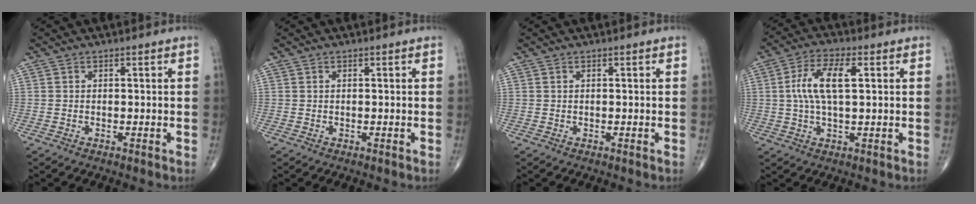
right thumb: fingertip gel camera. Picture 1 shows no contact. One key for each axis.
{"total": 0.0}
{"total": 0.0}
{"total": 9.2, "fx": 1.6, "fy": 3.6, "fz": 8.3, "tx": -0.171, "ty": 0.012, "tz": 0.026}